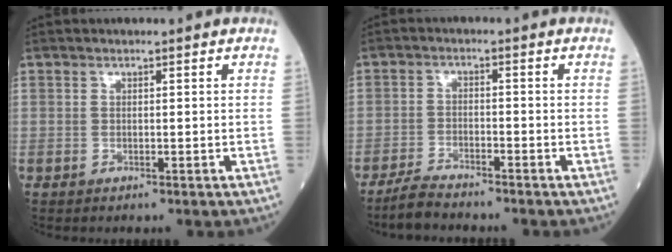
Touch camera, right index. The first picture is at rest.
{"total": 5.0, "force": [-4.6, 0.7, 1.9], "torque": [-0.042, -0.017, -0.085]}